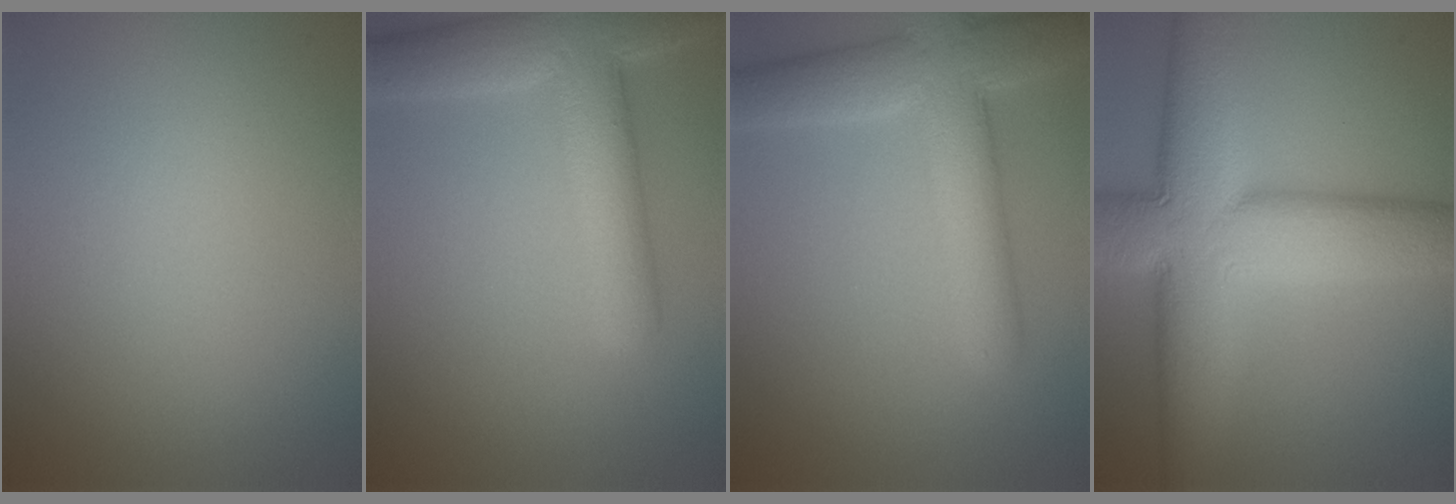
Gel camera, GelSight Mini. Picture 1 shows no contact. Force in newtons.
{"total": 7.5, "press": 7.5, "slide": 0.4}
{"total": 7.3, "press": 7.2, "slide": 0.4}
{"total": 12.9, "press": 12.8, "slide": 0.7}